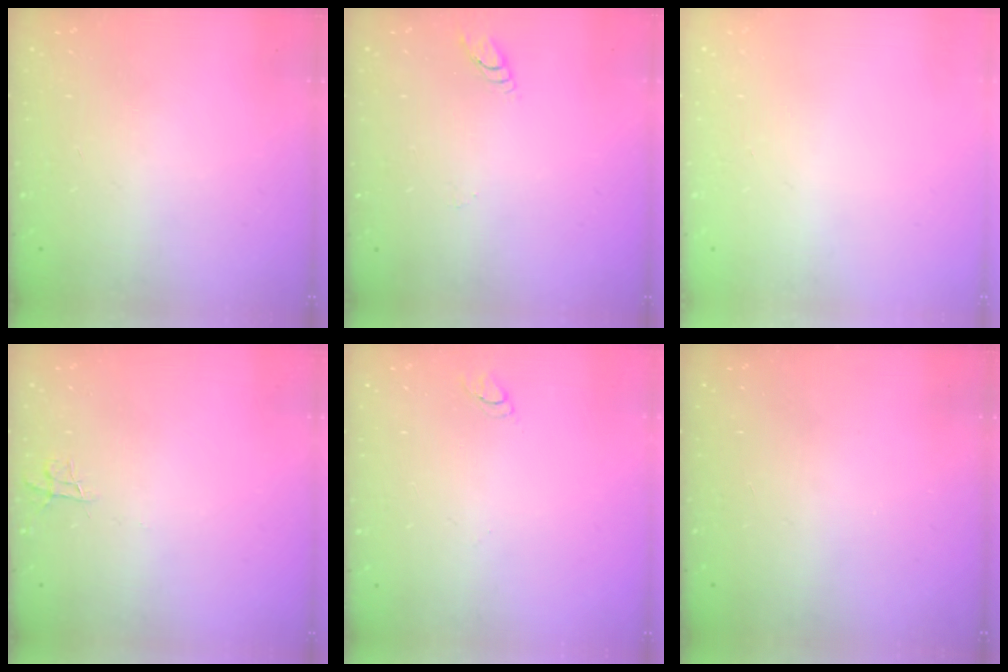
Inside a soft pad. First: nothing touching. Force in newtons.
{"total": 2.8, "press": 2.8, "slide": 0.3}
{"total": 0.0}
{"total": 4.8, "press": 4.8, "slide": 0.4}
{"total": 2.8, "press": 2.8, "slide": 0.3}
{"total": 0.0}